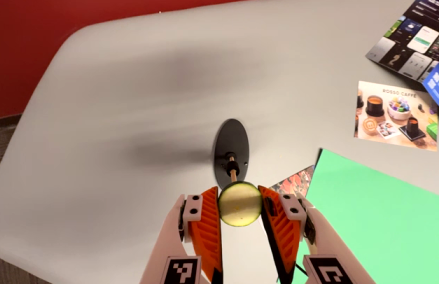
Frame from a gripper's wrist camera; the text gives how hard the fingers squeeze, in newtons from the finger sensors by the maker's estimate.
{"total": 7.6, "left": 7.4, "right": 7.7}